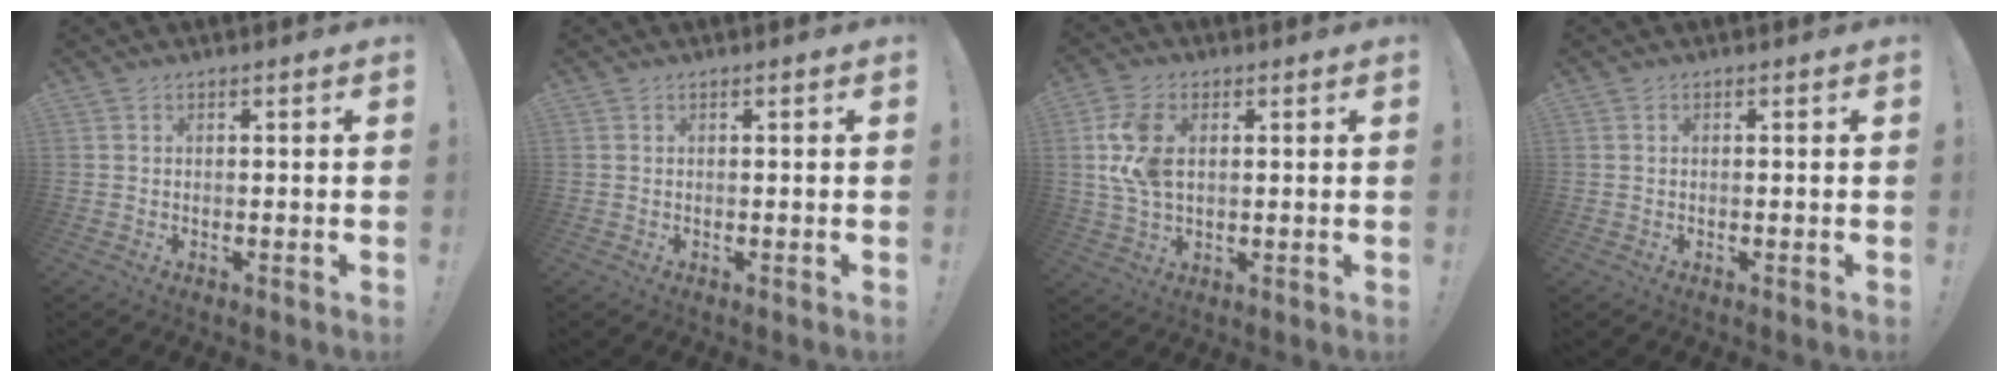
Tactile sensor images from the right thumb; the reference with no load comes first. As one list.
[{"total": 0.0}, {"total": 10.5, "force": [1.8, 6.8, 7.9], "torque": [-0.161, -0.003, 0.035]}, {"total": 0.0}]